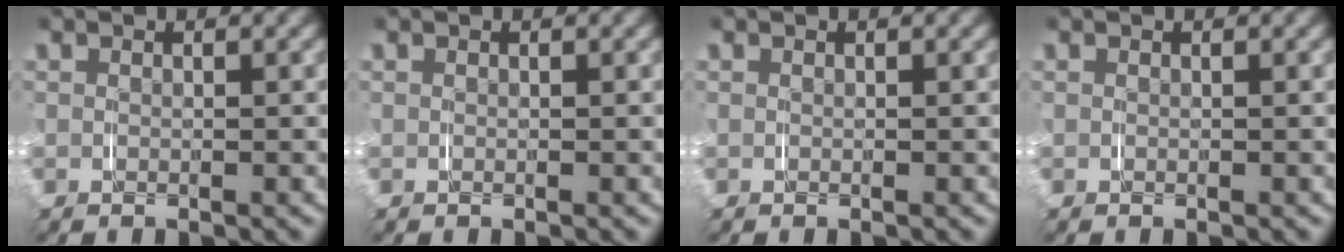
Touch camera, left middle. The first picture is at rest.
{"total": 0.0}
{"total": 0.0}
{"total": 0.0}